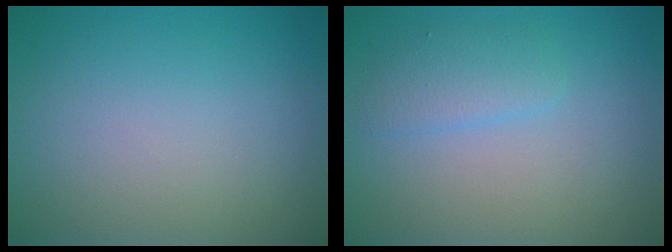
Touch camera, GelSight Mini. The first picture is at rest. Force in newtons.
{"total": 1.9, "press": 1.9, "slide": 0.1}